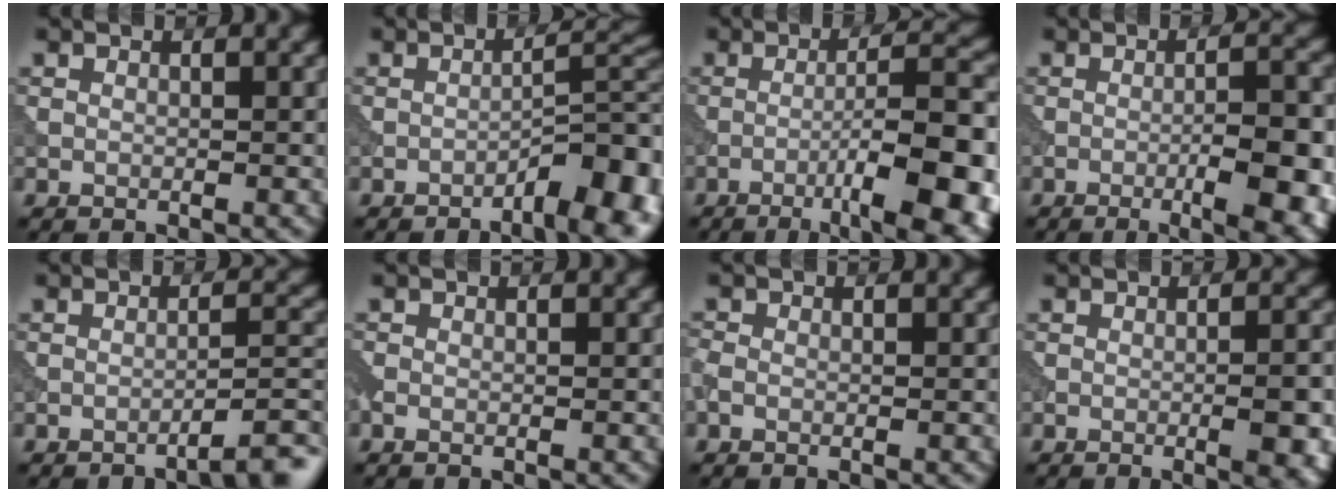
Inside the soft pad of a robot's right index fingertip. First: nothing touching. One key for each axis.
{"total": 7.9, "fx": -4.2, "fy": 2.0, "fz": 6.4, "tx": -0.082, "ty": 0.012, "tz": -0.057}
{"total": 11.8, "fx": -4.8, "fy": 2.9, "fz": 10.4, "tx": -0.136, "ty": 0.004, "tz": -0.062}
{"total": 9.2, "fx": -2.7, "fy": 2.9, "fz": 8.3, "tx": -0.093, "ty": 0.008, "tz": -0.025}
{"total": 3.9, "fx": -2.8, "fy": 0.6, "fz": 2.7, "tx": -0.025, "ty": 0.017, "tz": -0.050}
{"total": 0.7, "fx": -0.4, "fy": 0.2, "fz": 0.5, "tx": -0.013, "ty": -0.004, "tz": -0.011}
{"total": 0.9, "fx": -0.5, "fy": 0.6, "fz": 0.5, "tx": -0.013, "ty": 0.000, "tz": -0.013}
{"total": 5.2, "fx": -1.3, "fy": 1.6, "fz": 4.8, "tx": -0.057, "ty": 0.003, "tz": -0.015}